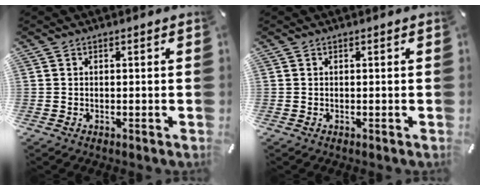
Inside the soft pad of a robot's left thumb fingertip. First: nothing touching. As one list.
[{"total": 0.0}]